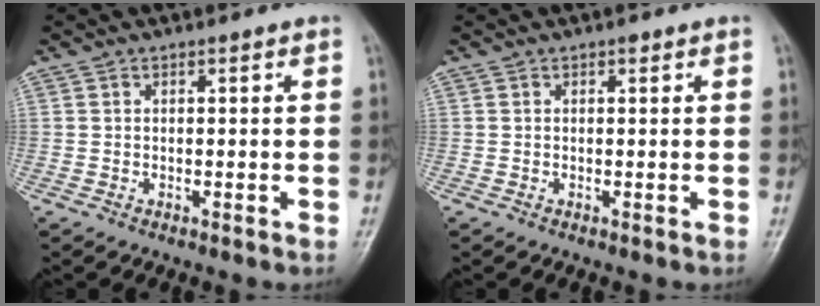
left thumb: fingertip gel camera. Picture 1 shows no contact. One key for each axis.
{"total": 0.7, "fx": 0.4, "fy": 0.3, "fz": 0.5, "tx": -0.007, "ty": -0.001, "tz": 0.004}